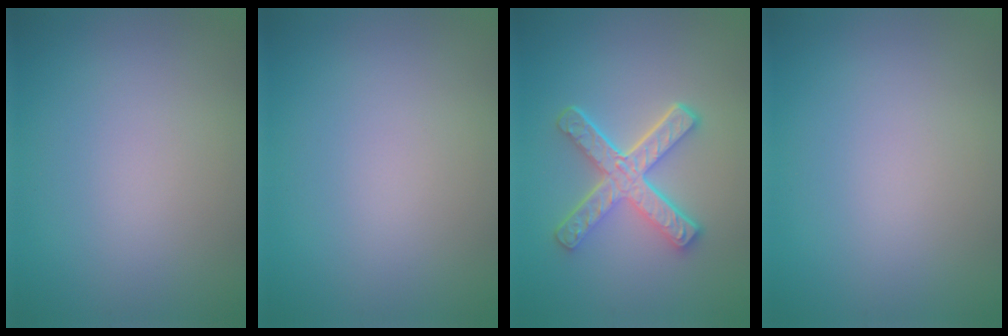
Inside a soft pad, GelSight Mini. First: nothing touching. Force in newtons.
{"total": 0.0}
{"total": 5.1, "press": 3.9, "slide": 3.3}
{"total": 0.0}